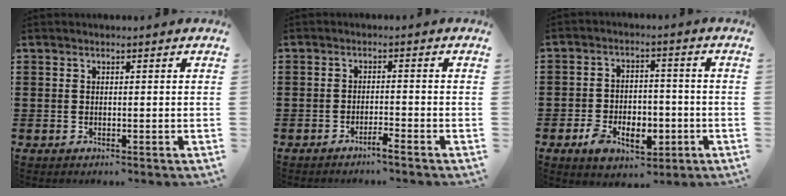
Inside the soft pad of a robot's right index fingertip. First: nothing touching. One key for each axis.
{"total": 1.9, "fx": -1.7, "fy": -0.2, "fz": 0.9, "tx": -0.017, "ty": -0.001, "tz": -0.032}
{"total": 6.2, "fx": -2.7, "fy": 4.2, "fz": 3.7, "tx": -0.062, "ty": 0.011, "tz": -0.049}